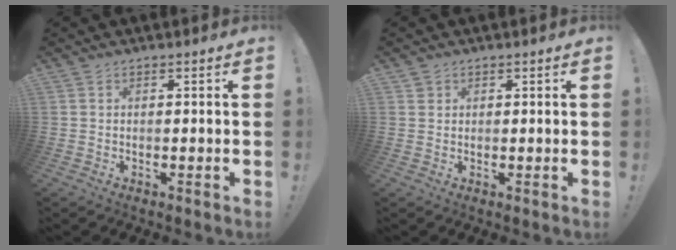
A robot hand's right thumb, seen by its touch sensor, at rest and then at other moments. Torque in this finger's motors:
{"motor_torque": [0.00, 0.16, 0.17, -0.03, -0.02]}